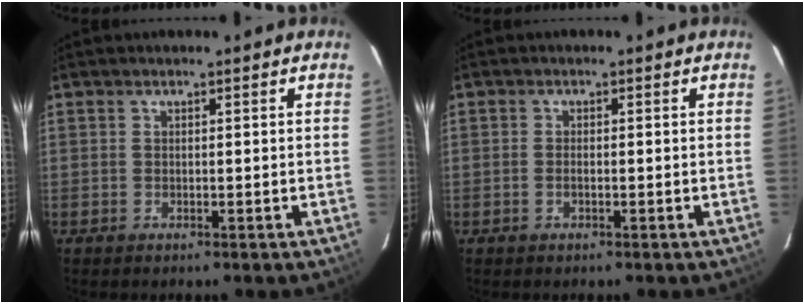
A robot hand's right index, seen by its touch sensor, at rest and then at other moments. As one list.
[{"total": 1.1, "force": [-0.4, 0.5, 0.9], "torque": [-0.021, 0.001, -0.009]}]